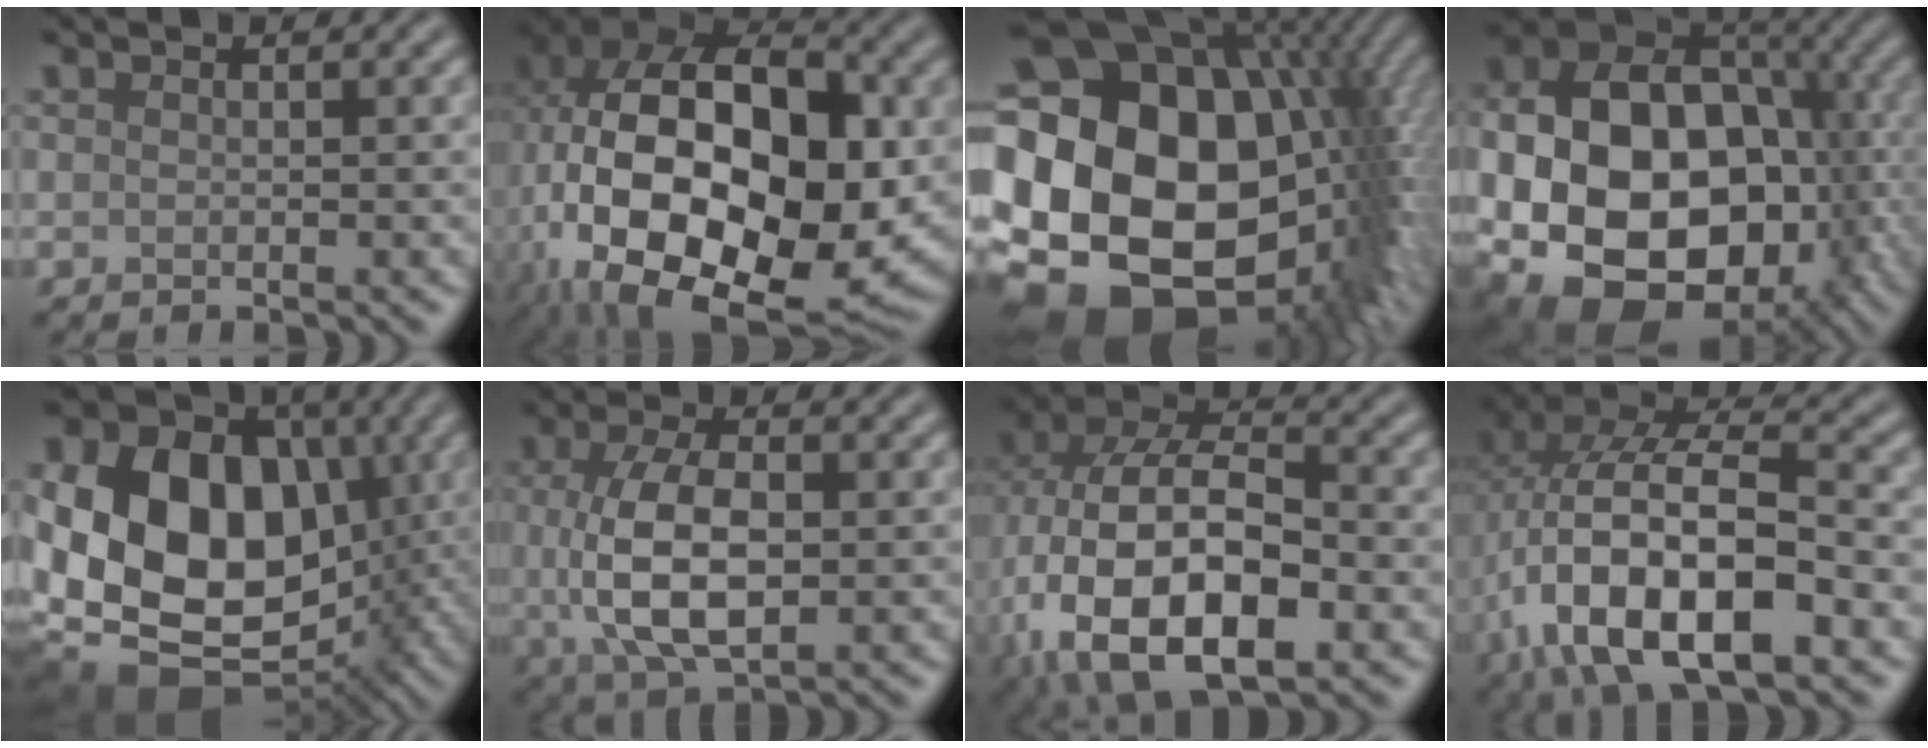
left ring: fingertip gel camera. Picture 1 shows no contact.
{"total": 20.8, "force": [-1.9, 12.7, 16.4], "torque": [-0.307, -0.007, -0.016]}
{"total": 23.8, "force": [-1.1, 17.7, 15.9], "torque": [-0.281, -0.016, -0.048]}
{"total": 19.2, "force": [-3.8, 14.0, 12.6], "torque": [-0.196, -0.030, -0.054]}
{"total": 18.5, "force": [-0.9, 13.5, 12.6], "torque": [-0.213, 0.006, -0.014]}
{"total": 7.6, "force": [0.0, 3.6, 6.7], "torque": [-0.139, 0.000, -0.001]}
{"total": 16.5, "force": [-4.4, 9.5, 12.7], "torque": [-0.244, -0.013, -0.069]}
{"total": 14.1, "force": [-3.4, 6.9, 11.8], "torque": [-0.221, -0.003, -0.059]}